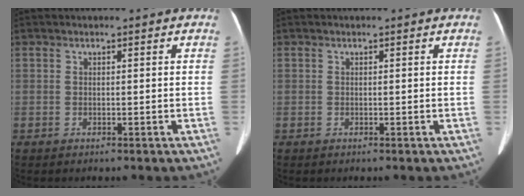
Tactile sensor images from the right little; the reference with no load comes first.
{"total": 0.0}